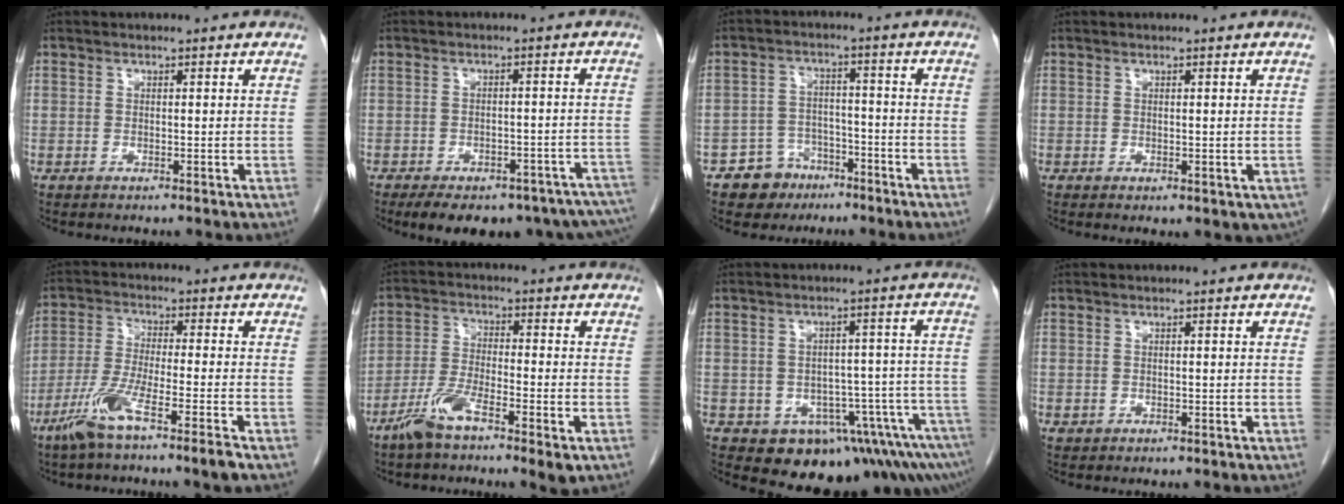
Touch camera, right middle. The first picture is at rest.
{"total": 21.0, "force": [-15.6, 9.6, 10.3], "torque": [-0.131, 0.011, -0.176]}
{"total": 5.9, "force": [-3.9, 4.3, 0.7], "torque": [-0.008, 0.012, -0.062]}
{"total": 2.3, "force": [-0.3, 1.5, 1.7], "torque": [-0.022, -0.006, 0.004]}
{"total": 8.7, "force": [-5.4, -0.4, 6.8], "torque": [-0.136, -0.016, -0.107]}
{"total": 8.4, "force": [-5.0, 1.5, 6.6], "torque": [-0.131, -0.008, -0.093]}
{"total": 12.3, "force": [-8.8, 4.9, 7.1], "torque": [-0.050, 0.034, -0.106]}
{"total": 0.5, "force": [-0.1, 0.5, 0.1], "torque": [-0.003, 0.002, 0.001]}